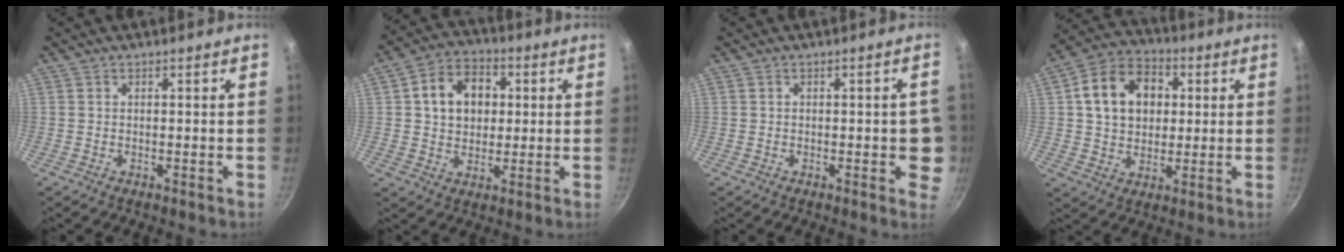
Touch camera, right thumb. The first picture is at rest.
{"total": 10.9, "force": [2.1, 8.5, 6.5], "torque": [-0.077, 0.014, 0.025]}
{"total": 5.5, "force": [-0.7, 2.5, 4.9], "torque": [-0.028, 0.010, -0.010]}
{"total": 13.6, "force": [2.7, 10.4, 8.2], "torque": [-0.115, 0.019, 0.036]}